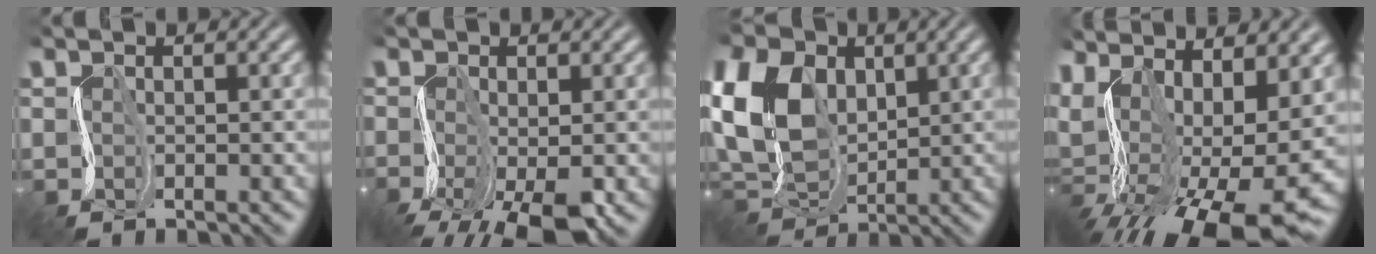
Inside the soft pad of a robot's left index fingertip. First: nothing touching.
{"total": 6.9, "force": [-3.6, 2.3, 5.4], "torque": [-0.103, -0.010, -0.063]}
{"total": 8.6, "force": [1.8, 6.1, 5.7], "torque": [-0.141, 0.018, 0.019]}
{"total": 15.6, "force": [-1.5, 5.6, 14.5], "torque": [-0.222, -0.031, 0.026]}